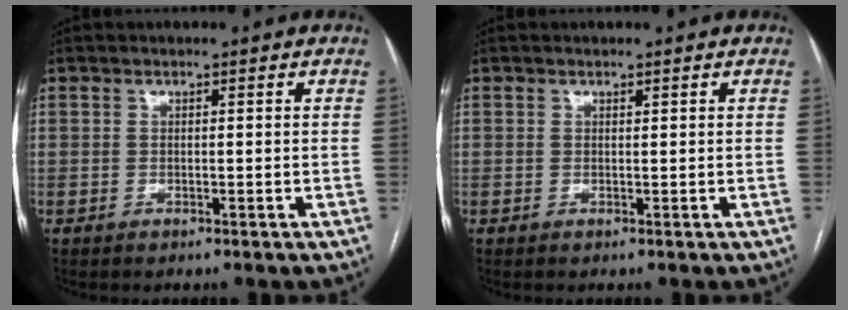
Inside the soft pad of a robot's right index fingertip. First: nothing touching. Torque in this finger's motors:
{"motor_torque": [0.15, 0.08, 0.05, -0.01]}